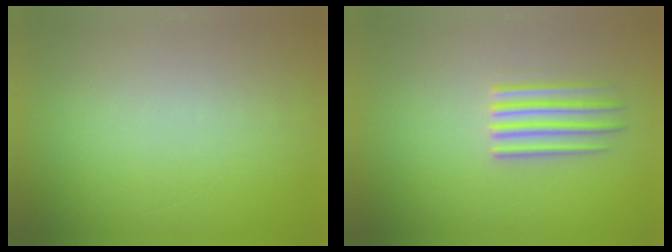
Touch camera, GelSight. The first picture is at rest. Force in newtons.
{"total": 2.7}